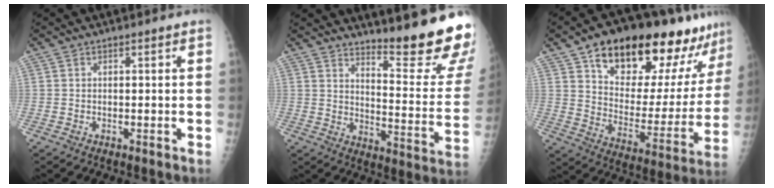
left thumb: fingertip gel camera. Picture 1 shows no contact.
{"total": 18.3, "force": [14.8, 1.7, 10.6], "torque": [-0.119, -0.163, 0.200]}
{"total": 26.5, "force": [17.9, 10.8, 16.3], "torque": [-0.193, -0.066, 0.269]}